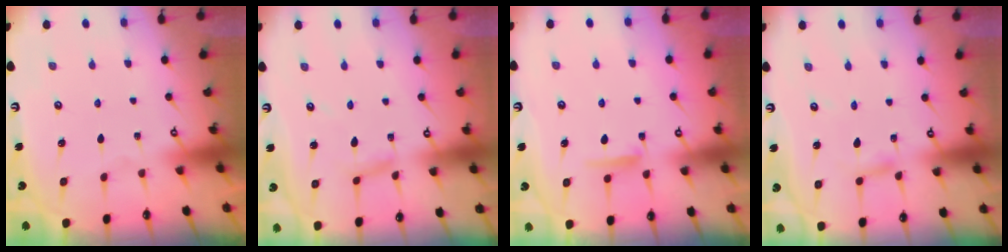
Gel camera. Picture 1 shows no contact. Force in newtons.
{"total": 4.1, "press": 4.1, "slide": 0.3}
{"total": 6.5, "press": 6.5, "slide": 0.7}
{"total": 3.4, "press": 3.3, "slide": 0.3}